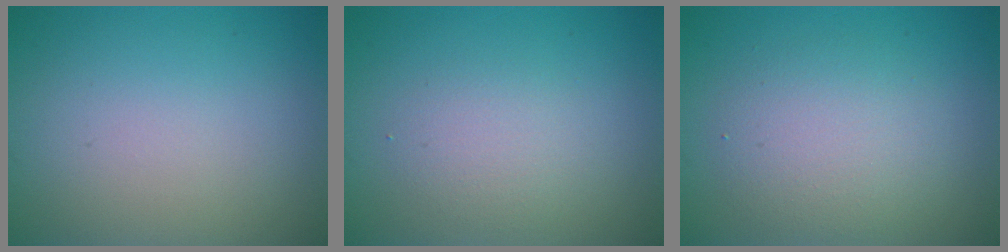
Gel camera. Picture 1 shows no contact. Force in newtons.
{"total": 1.9, "press": 1.9, "slide": 0.0}
{"total": 3.7, "press": 3.7, "slide": 0.2}